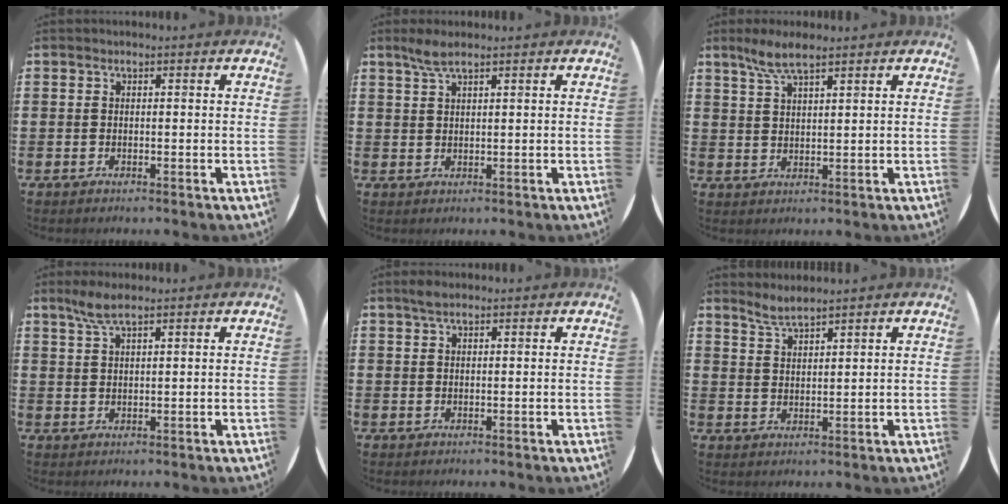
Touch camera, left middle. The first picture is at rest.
{"total": 2.7, "force": [2.0, 0.3, 1.7], "torque": [-0.036, 0.004, 0.036]}
{"total": 4.6, "force": [3.5, 0.8, 2.8], "torque": [-0.064, 0.004, 0.063]}
{"total": 3.5, "force": [2.5, 0.6, 2.4], "torque": [-0.052, 0.005, 0.045]}
{"total": 1.5, "force": [1.1, 0.5, 0.8], "torque": [-0.018, 0.004, 0.020]}
{"total": 2.8, "force": [2.7, 0.0, 0.3], "torque": [-0.012, -0.004, 0.052]}